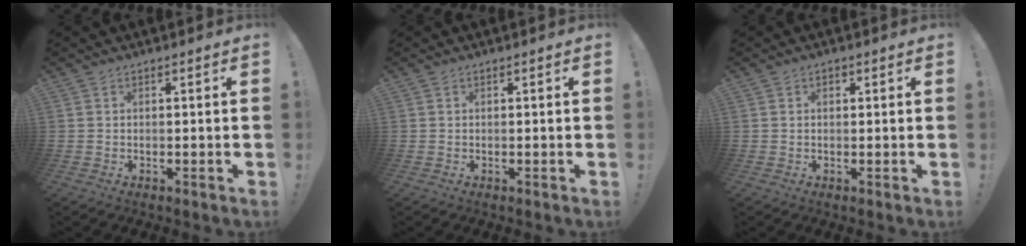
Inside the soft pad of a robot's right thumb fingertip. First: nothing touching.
{"total": 0.0}
{"total": 0.9, "force": [0.2, 0.8, 0.4], "torque": [0.001, 0.001, 0.001]}